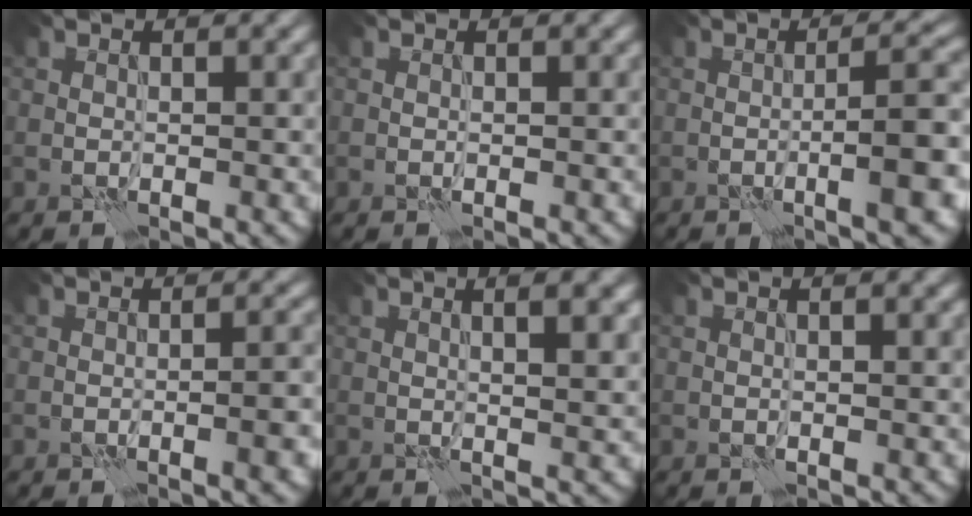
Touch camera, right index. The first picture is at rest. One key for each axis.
{"total": 0.0}
{"total": 5.6, "fx": -1.6, "fy": 1.0, "fz": 5.3, "tx": -0.068, "ty": 0.013, "tz": -0.029}
{"total": 3.0, "fx": -1.0, "fy": 0.8, "fz": 2.7, "tx": -0.029, "ty": 0.005, "tz": -0.014}
{"total": 4.9, "fx": 1.9, "fy": 1.7, "fz": 4.2, "tx": -0.033, "ty": 0.018, "tz": 0.011}
{"total": 1.0, "fx": 0.6, "fy": 0.1, "fz": 0.8, "tx": -0.014, "ty": 0.000, "tz": 0.006}